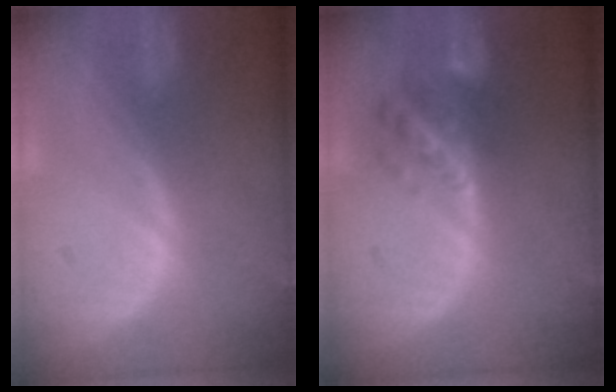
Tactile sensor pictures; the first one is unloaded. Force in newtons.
{"total": 5.9, "press": 5.7, "slide": 1.2}